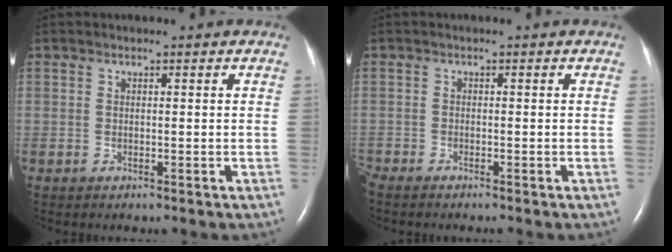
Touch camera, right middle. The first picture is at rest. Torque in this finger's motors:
{"motor_torque": [0.04, -0.08, 0.09, 0.06]}